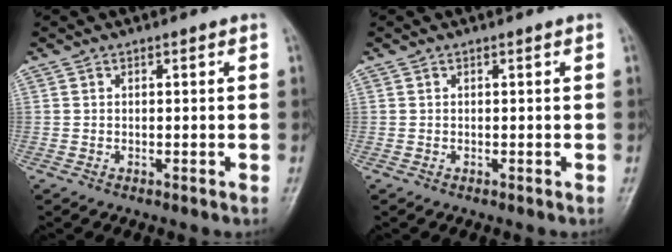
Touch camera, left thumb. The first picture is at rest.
{"total": 0.0}